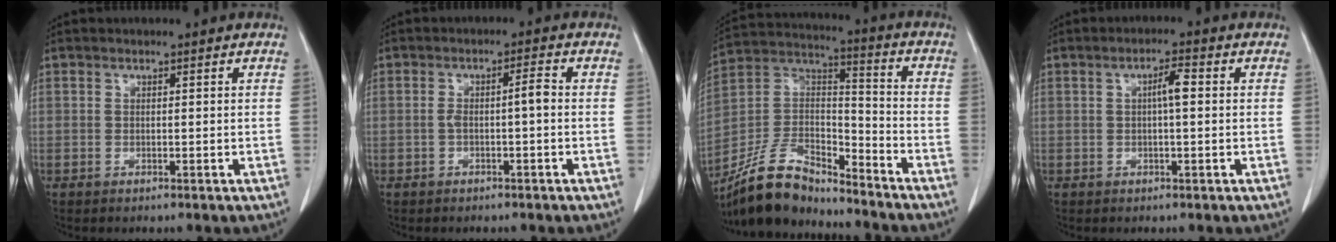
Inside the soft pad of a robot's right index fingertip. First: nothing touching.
{"total": 2.9, "force": [-0.5, 0.3, 2.9], "torque": [-0.052, 0.012, -0.005]}
{"total": 14.7, "force": [-13.3, 3.8, 5.0], "torque": [-0.094, 0.031, -0.243]}
{"total": 2.9, "force": [0.2, 0.4, 2.9], "torque": [-0.051, 0.007, 0.003]}